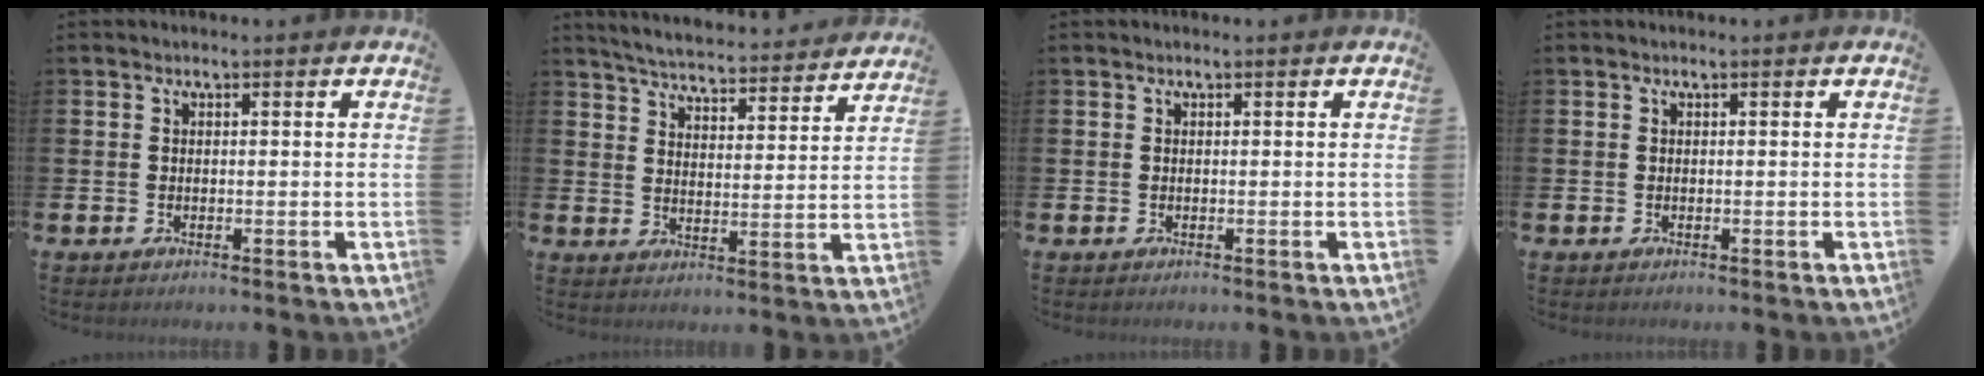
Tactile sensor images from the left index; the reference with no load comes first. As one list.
[{"total": 5.5, "force": [5.4, 0.3, 0.8], "torque": [-0.034, -0.043, 0.092]}, {"total": 0.0}, {"total": 0.0}]